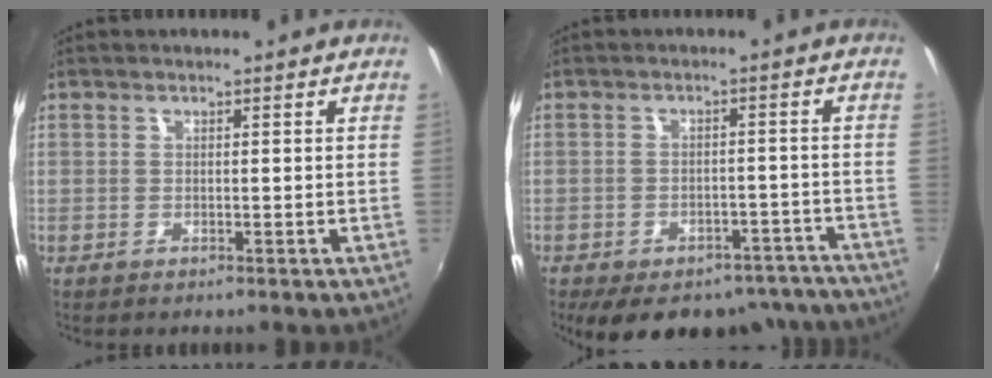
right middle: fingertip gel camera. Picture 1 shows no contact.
{"total": 18.3, "force": [-15.0, 7.9, 6.9], "torque": [-0.131, 0.010, -0.167]}